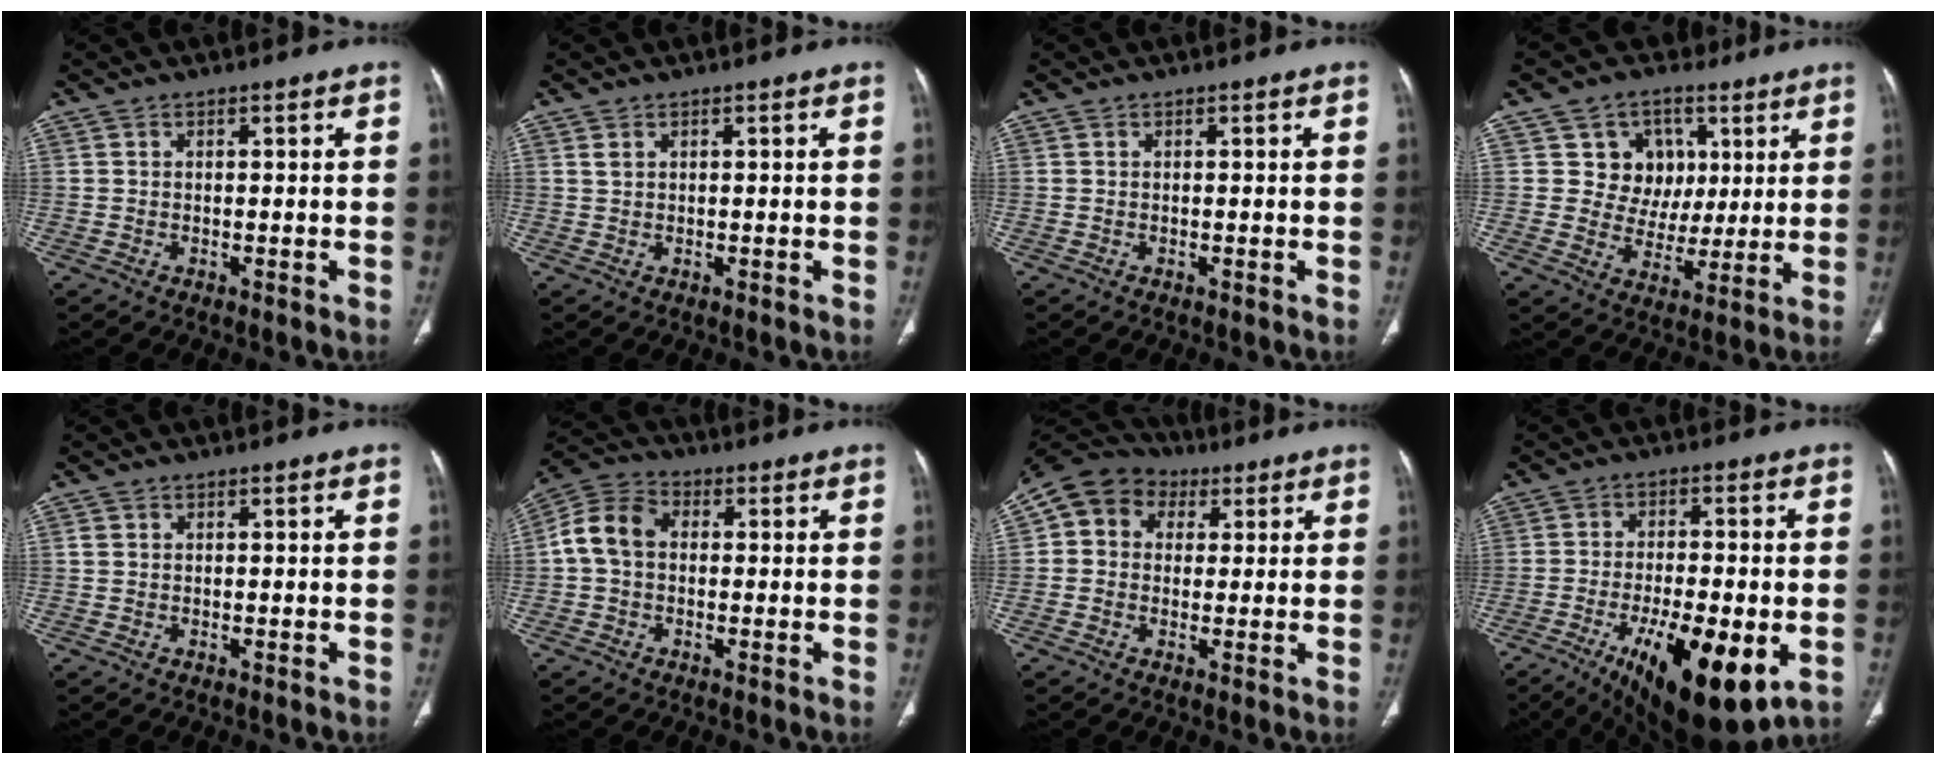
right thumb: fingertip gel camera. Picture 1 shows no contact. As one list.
[{"total": 0.7, "force": [0.5, 0.4, 0.4], "torque": [-0.009, 0.005, 0.012]}, {"total": 0.0}, {"total": 11.6, "force": [4.7, 10.4, 2.3], "torque": [0.007, -0.004, 0.077]}, {"total": 0.7, "force": [0.1, 0.7, 0.3], "torque": [-0.002, 0.004, 0.003]}, {"total": 8.3, "force": [0.3, 6.3, 5.4], "torque": [-0.101, 0.028, -0.004]}, {"total": 10.0, "force": [2.6, 8.4, 4.6], "torque": [-0.062, 0.023, 0.032]}, {"total": 19.8, "force": [-7.4, 7.2, 16.9], "torque": [-0.238, -0.007, -0.099]}]